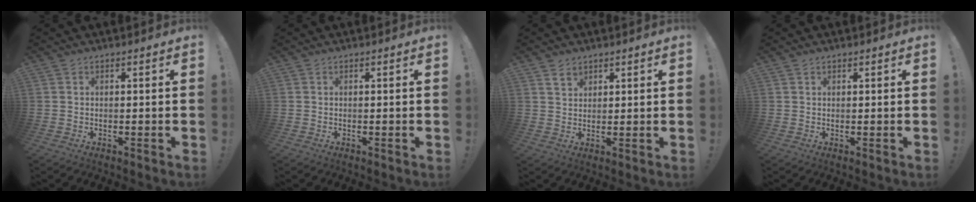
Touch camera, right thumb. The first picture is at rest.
{"total": 0.0}
{"total": 3.4, "force": [2.5, 2.0, 1.1], "torque": [-0.014, -0.010, 0.046]}
{"total": 0.5, "force": [0.5, 0.2, 0.1], "torque": [0.004, -0.003, 0.008]}